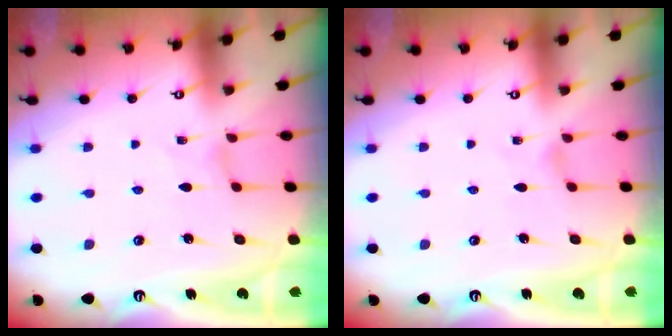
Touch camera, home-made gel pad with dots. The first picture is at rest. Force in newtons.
{"total": 0.0}